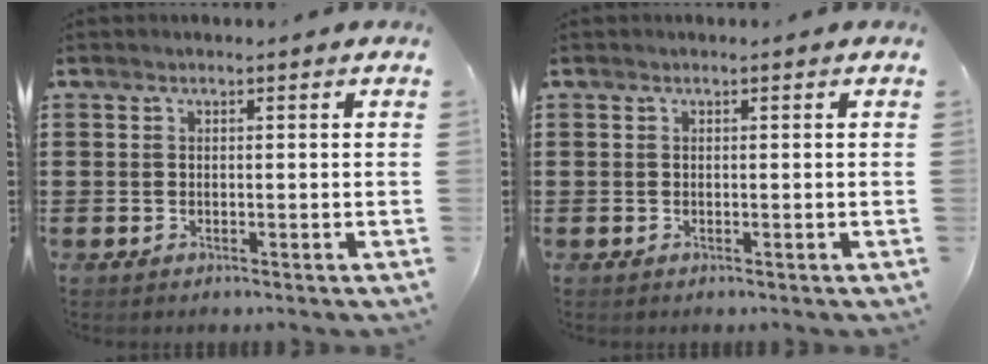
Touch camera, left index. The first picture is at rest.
{"total": 0.0}